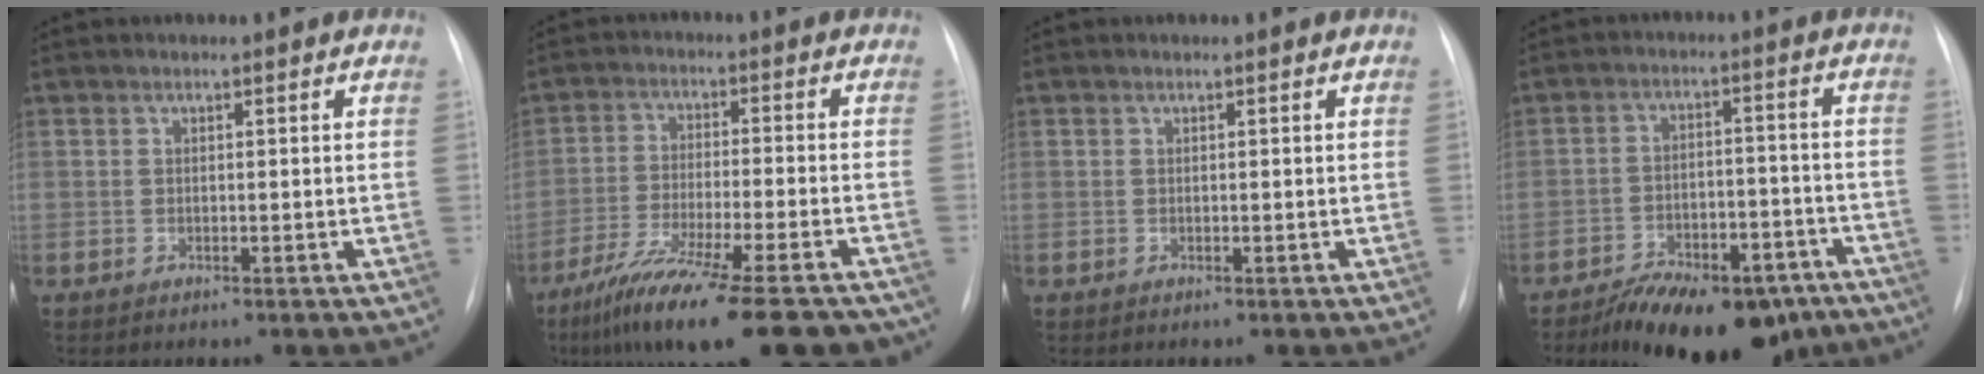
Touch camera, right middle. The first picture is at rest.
{"total": 20.0, "force": [-15.4, 2.7, 12.5], "torque": [-0.170, -0.028, -0.241]}
{"total": 0.0}
{"total": 16.6, "force": [-12.6, 6.9, 8.3], "torque": [-0.106, 0.020, -0.181]}